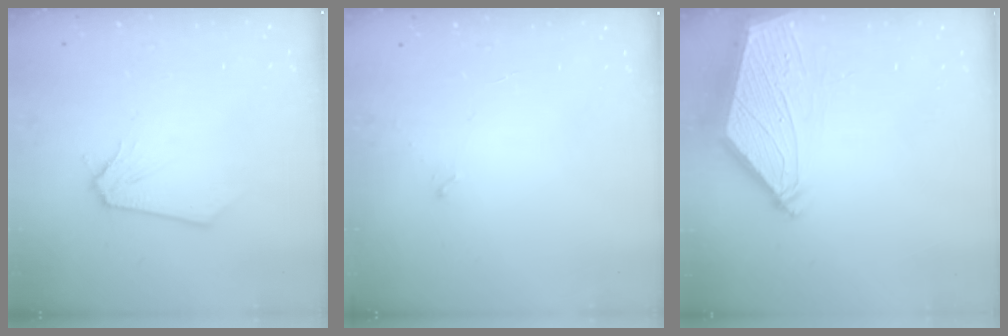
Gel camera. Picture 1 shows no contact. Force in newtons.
{"total": 1.6, "press": 1.6, "slide": 0.4}
{"total": 3.9, "press": 3.9, "slide": 0.5}